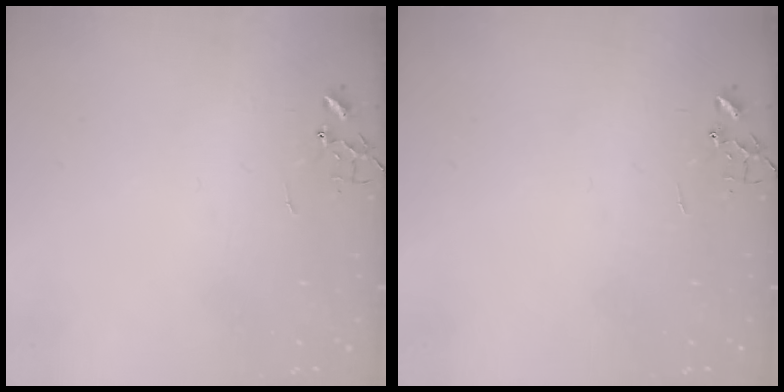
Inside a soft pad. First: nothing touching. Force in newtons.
{"total": 0.0}